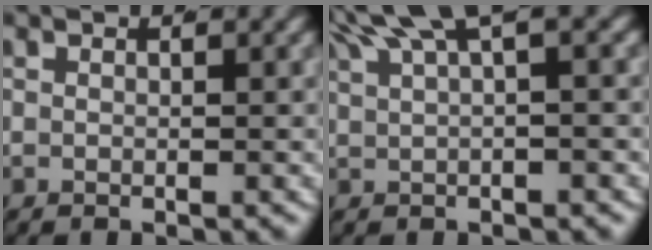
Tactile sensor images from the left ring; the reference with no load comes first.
{"total": 4.8, "force": [3.1, 1.1, 3.4], "torque": [-0.045, 0.018, 0.054]}